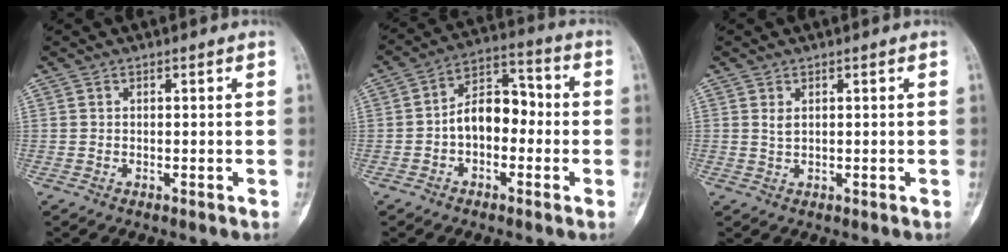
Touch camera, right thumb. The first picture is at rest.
{"total": 9.7, "force": [-1.5, 6.4, 7.2], "torque": [-0.090, 0.042, -0.040]}
{"total": 1.2, "force": [0.5, 0.6, 0.8], "torque": [-0.012, -0.001, 0.014]}